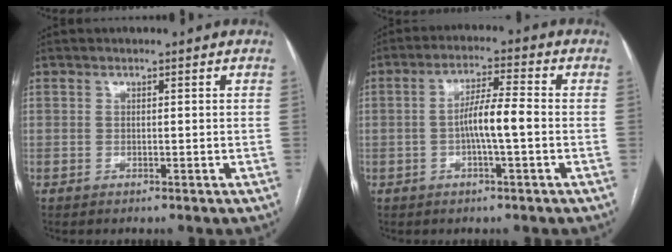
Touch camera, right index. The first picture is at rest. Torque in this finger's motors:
{"motor_torque": [0.75, 0.01, 0.38, 0.12]}